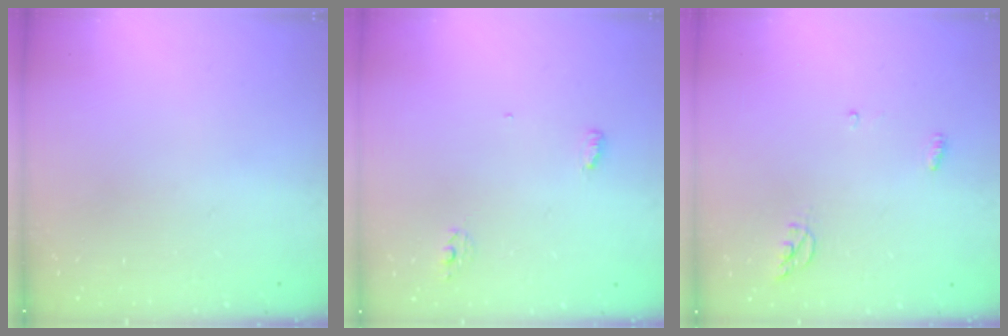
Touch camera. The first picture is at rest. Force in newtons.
{"total": 5.2, "press": 4.4, "slide": 2.7}
{"total": 4.9, "press": 4.9, "slide": 0.2}